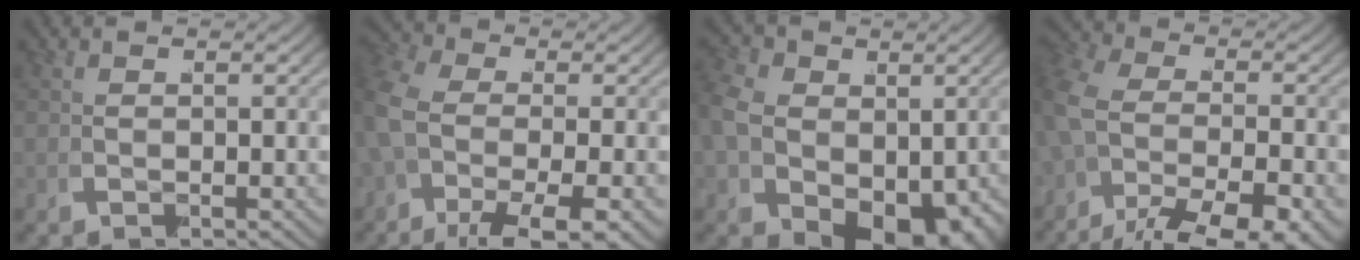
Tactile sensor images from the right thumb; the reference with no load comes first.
{"total": 6.1, "force": [-2.4, 3.3, 4.6], "torque": [-0.109, -0.023, -0.028]}
{"total": 9.3, "force": [-1.4, 6.6, 6.3], "torque": [-0.127, -0.060, 0.004]}
{"total": 8.4, "force": [-3.4, 4.6, 6.2], "torque": [-0.118, -0.028, -0.038]}